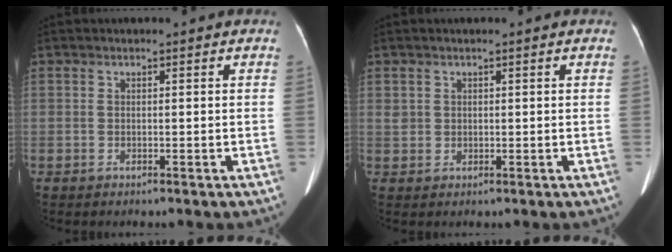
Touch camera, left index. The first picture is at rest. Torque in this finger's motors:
{"motor_torque": [-0.12, 0.00, -0.01, -0.01]}